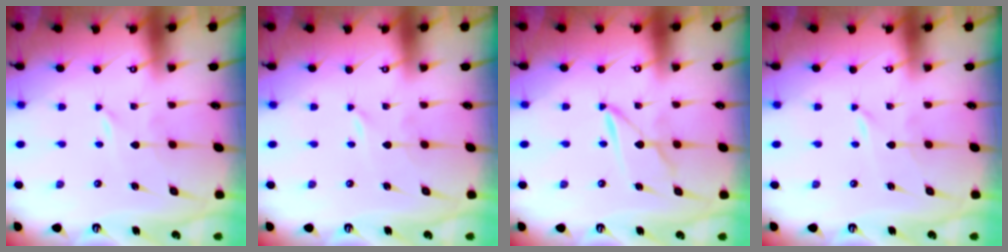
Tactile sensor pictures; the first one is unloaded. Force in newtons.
{"total": 0.0}
{"total": 3.3, "press": 3.3, "slide": 0.3}
{"total": 0.0}